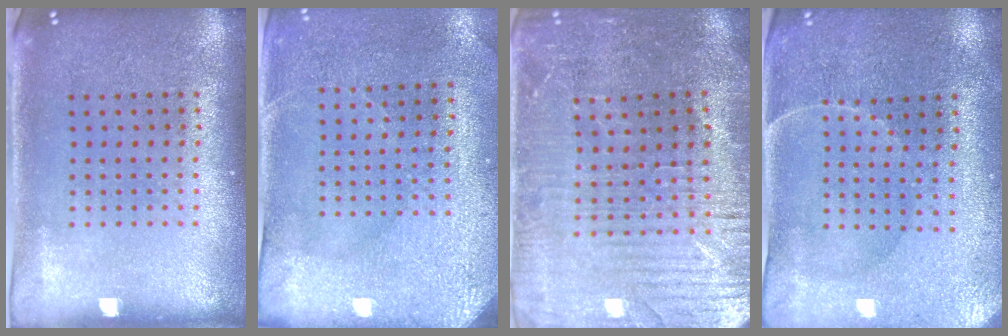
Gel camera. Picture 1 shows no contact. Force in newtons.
{"total": 2.9, "press": 2.7, "slide": 1.1}
{"total": 2.7, "press": 2.6, "slide": 0.6}
{"total": 0.6, "press": 0.4, "slide": 0.5}